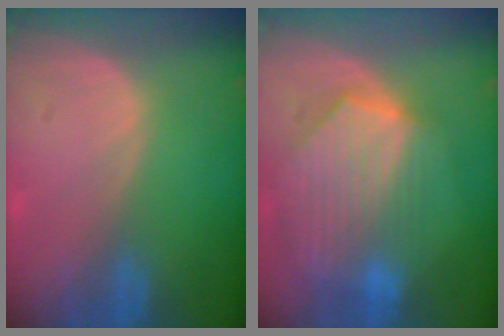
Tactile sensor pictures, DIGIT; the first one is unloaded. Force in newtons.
{"total": 9.4, "press": 8.3, "slide": 4.4}